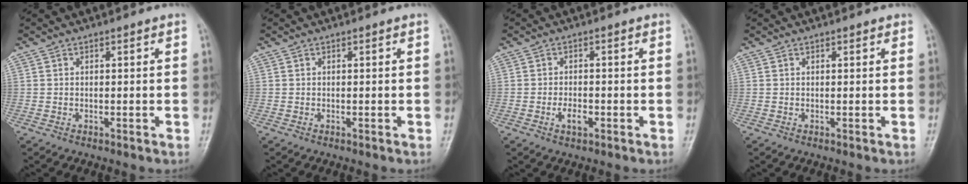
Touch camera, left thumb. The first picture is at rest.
{"total": 0.0}
{"total": 2.8, "force": [-1.1, 1.5, 2.1], "torque": [-0.035, 0.004, -0.019]}
{"total": 0.6, "force": [0.4, 0.3, 0.3], "torque": [-0.006, -0.002, 0.003]}